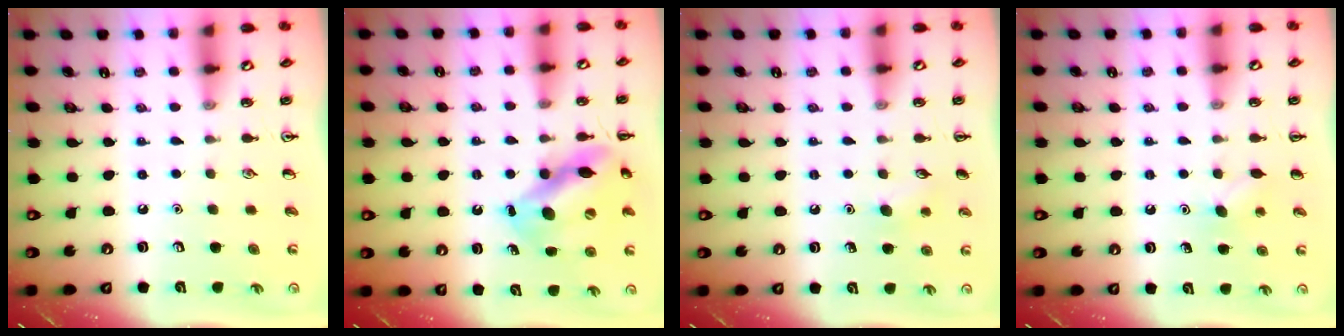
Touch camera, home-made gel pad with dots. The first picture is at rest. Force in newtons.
{"total": 12.0, "press": 11.6, "slide": 3.0}
{"total": 6.7, "press": 6.4, "slide": 1.9}
{"total": 4.8, "press": 4.5, "slide": 1.4}